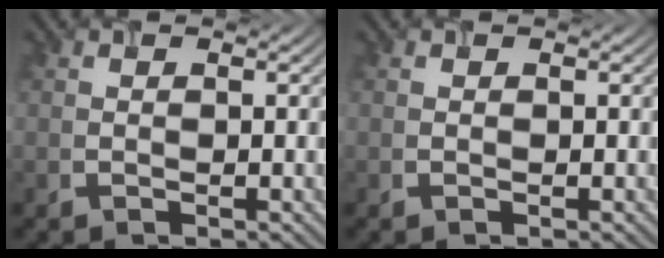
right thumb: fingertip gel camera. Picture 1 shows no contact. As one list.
[{"total": 0.0}]